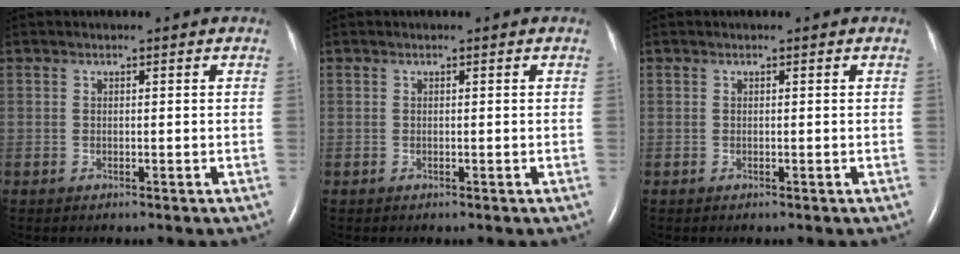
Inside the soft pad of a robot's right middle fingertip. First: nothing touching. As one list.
[{"total": 0.0}, {"total": 0.0}]